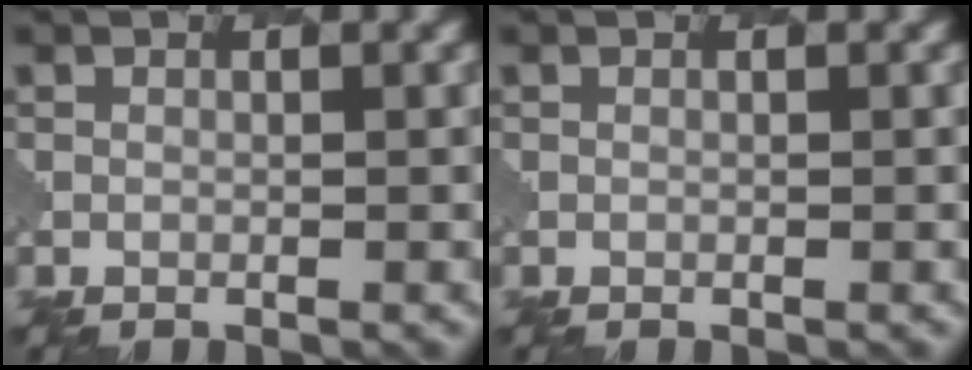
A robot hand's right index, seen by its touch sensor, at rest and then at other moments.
{"total": 0.0}